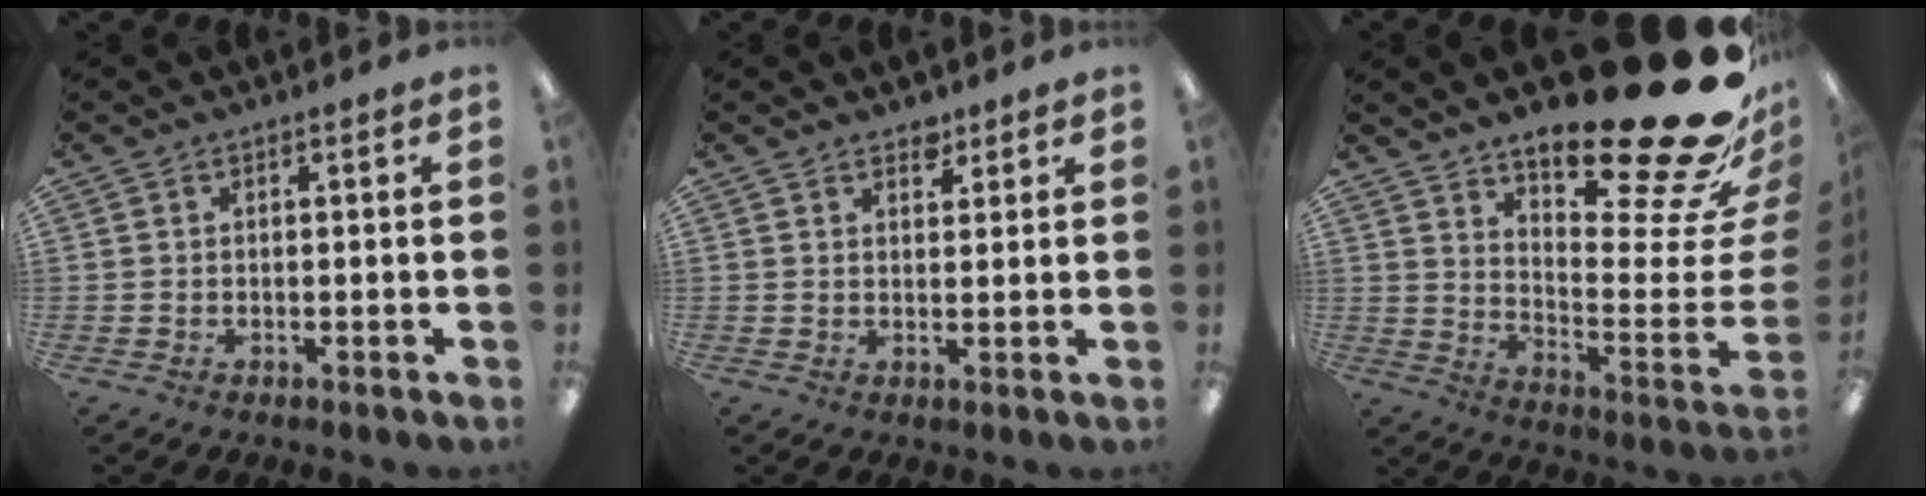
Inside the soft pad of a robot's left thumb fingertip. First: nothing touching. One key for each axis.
{"total": 3.1, "fx": 2.5, "fy": 1.6, "fz": 0.7, "tx": 0.008, "ty": -0.014, "tz": 0.043}
{"total": 26.3, "fx": 19.6, "fy": 6.5, "fz": 16.3, "tx": -0.171, "ty": -0.168, "tz": 0.322}